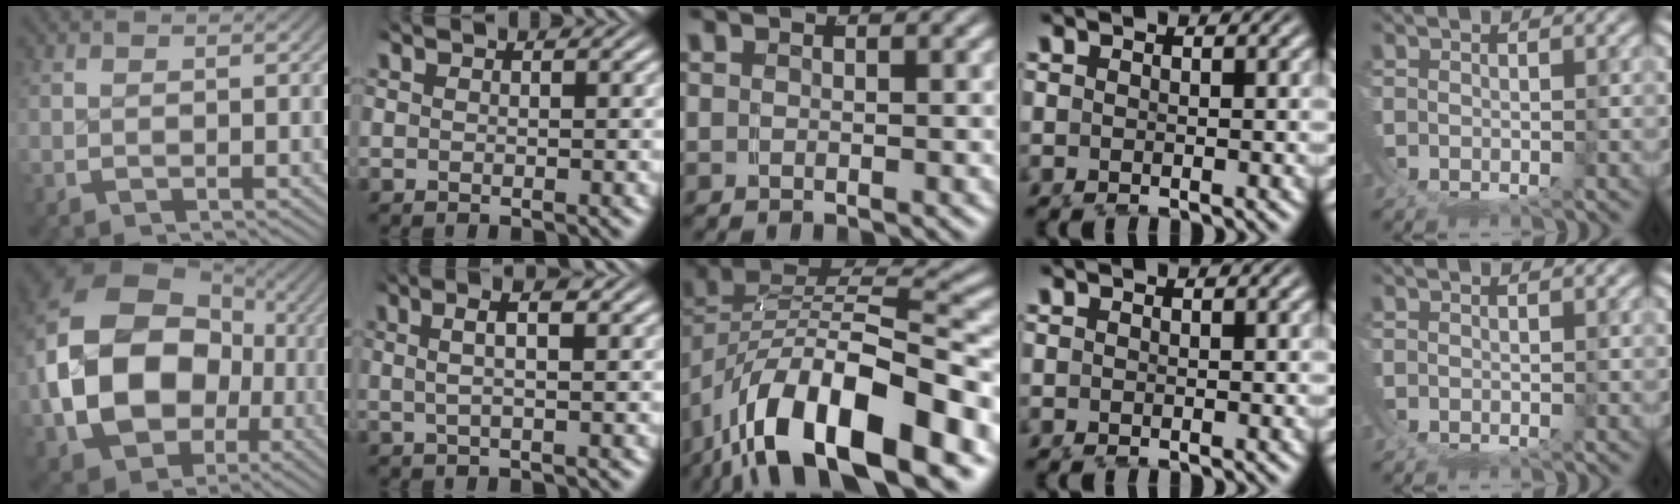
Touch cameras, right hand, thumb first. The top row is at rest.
{"thumb": {"total": 16.8, "force": [-0.4, 12.5, 11.2], "torque": [-0.247, -0.064, 0.016]}, "index": {"total": 3.6, "force": [1.4, 0.7, 3.2], "torque": [-0.049, 0.015, 0.019]}, "middle": {"total": 12.3, "force": [-4.8, 6.3, 9.4], "torque": [-0.172, -0.028, -0.057]}}